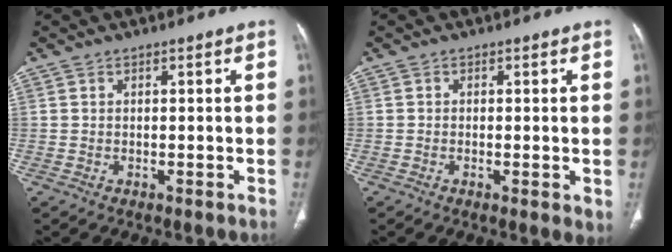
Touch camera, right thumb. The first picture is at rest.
{"total": 2.7, "force": [-0.4, 0.8, 2.5], "torque": [-0.044, -0.009, -0.009]}